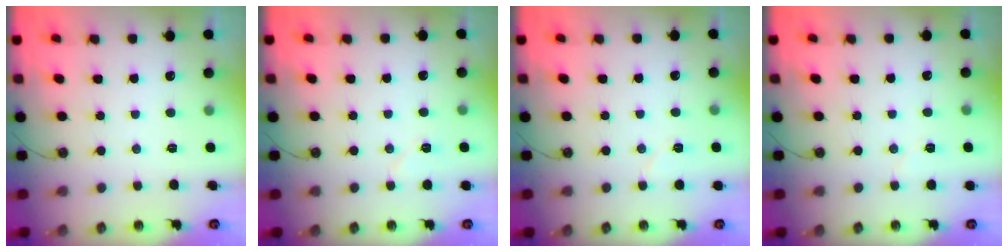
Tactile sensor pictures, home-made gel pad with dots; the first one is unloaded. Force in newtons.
{"total": 5.2, "press": 5.0, "slide": 1.4}
{"total": 4.3, "press": 4.3, "slide": 0.4}
{"total": 3.4, "press": 2.9, "slide": 1.8}